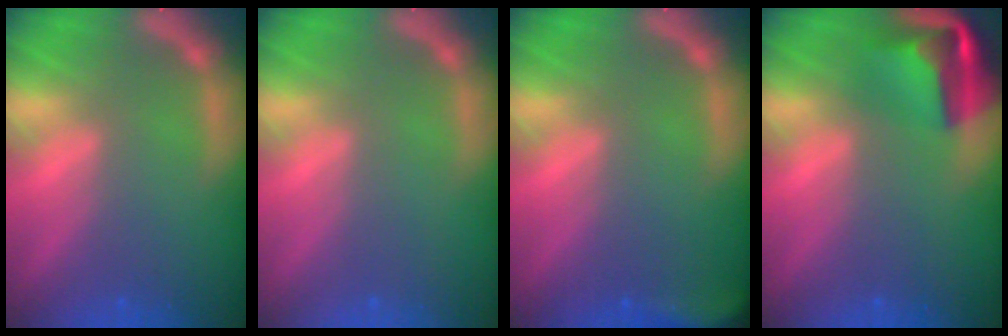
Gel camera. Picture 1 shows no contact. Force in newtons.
{"total": 0.0}
{"total": 5.0}
{"total": 6.9}